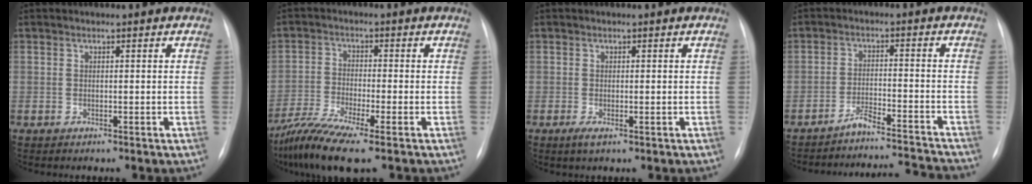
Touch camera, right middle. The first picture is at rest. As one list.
[{"total": 9.8, "force": [-7.0, 0.5, 6.9], "torque": [-0.136, -0.023, -0.125]}, {"total": 1.7, "force": [-0.7, 0.4, 1.5], "torque": [-0.028, -0.004, -0.010]}, {"total": 10.9, "force": [-10.7, -1.7, 0.7], "torque": [-0.004, 0.007, -0.157]}]